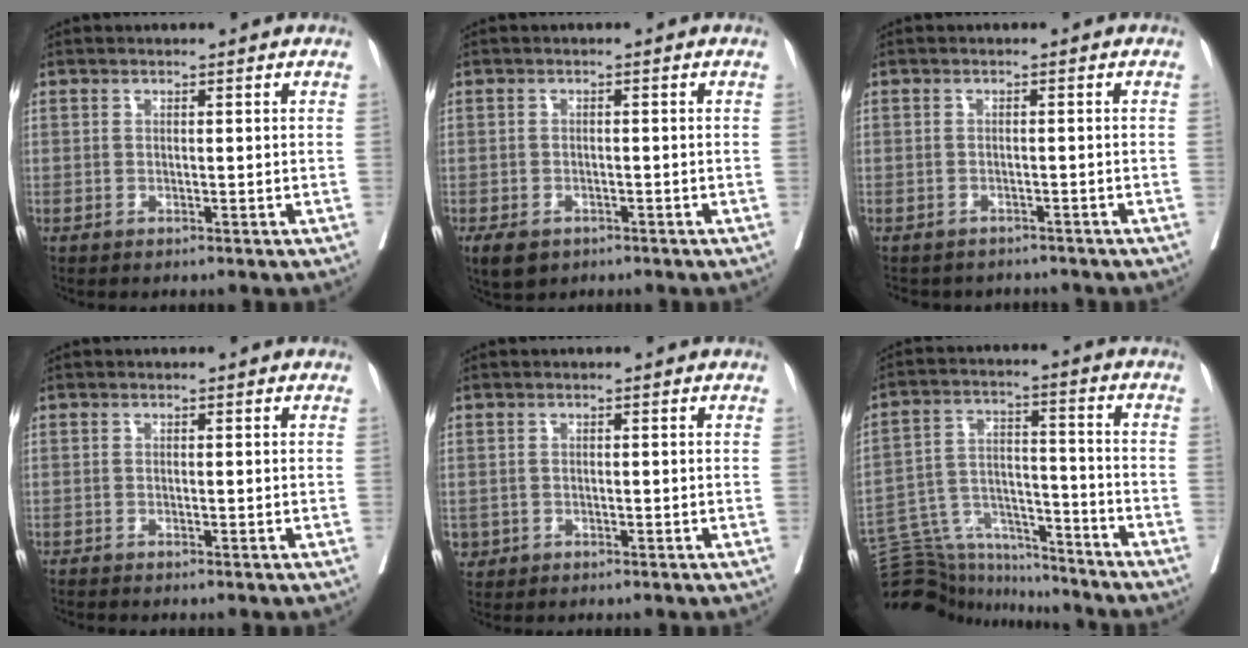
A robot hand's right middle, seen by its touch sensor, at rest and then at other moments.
{"total": 5.1, "force": [-3.4, 2.9, 2.4], "torque": [-0.043, -0.007, -0.049]}
{"total": 7.3, "force": [-6.7, 2.6, 1.4], "torque": [-0.027, -0.001, -0.081]}
{"total": 1.4, "force": [-1.3, -0.2, 0.4], "torque": [-0.010, -0.002, -0.025]}
{"total": 1.4, "force": [-0.6, 1.2, 0.3], "torque": [-0.007, 0.003, -0.007]}
{"total": 16.0, "force": [-15.3, 4.0, 2.6], "torque": [-0.059, 0.044, -0.246]}